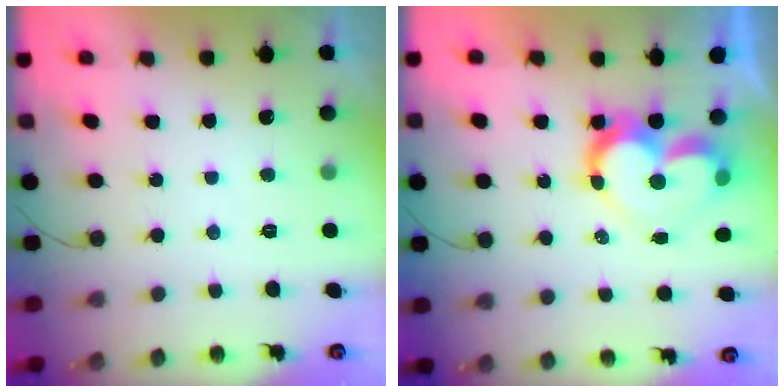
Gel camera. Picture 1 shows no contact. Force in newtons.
{"total": 11.4, "press": 11.4, "slide": 1.1}